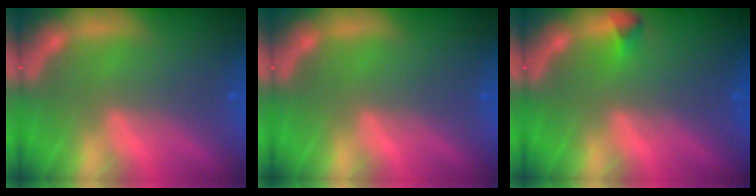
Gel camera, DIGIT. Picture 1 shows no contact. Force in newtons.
{"total": 0.0}
{"total": 0.9}